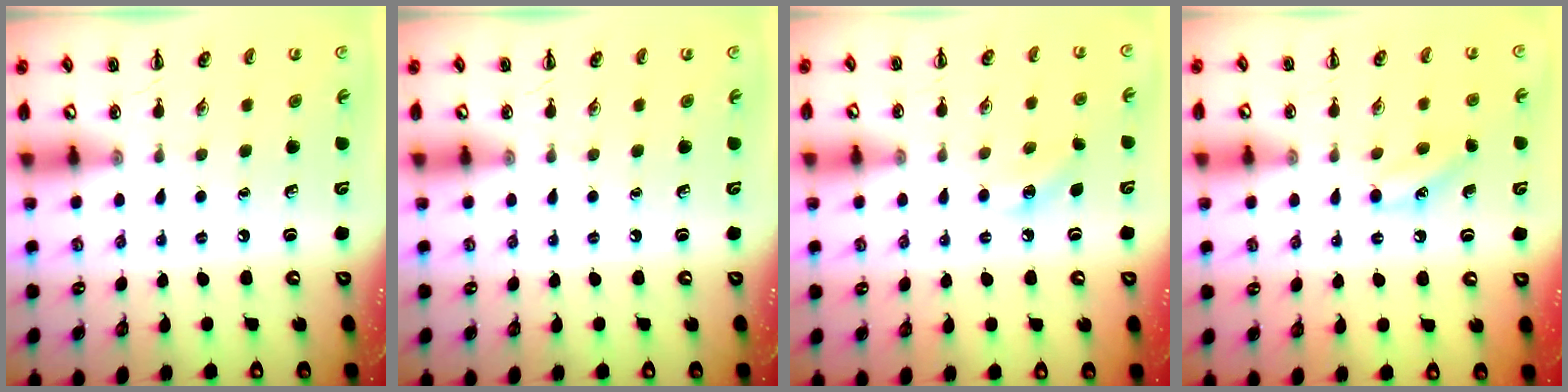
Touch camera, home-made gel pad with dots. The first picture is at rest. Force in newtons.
{"total": 0.0}
{"total": 7.1, "press": 7.0, "slide": 1.5}
{"total": 7.7, "press": 7.4, "slide": 1.9}